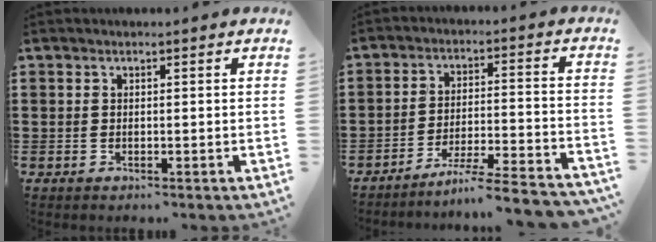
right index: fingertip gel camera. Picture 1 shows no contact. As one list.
[{"total": 6.4, "force": [-5.8, -0.5, 2.8], "torque": [-0.049, -0.011, -0.114]}]